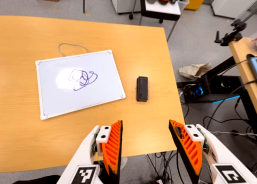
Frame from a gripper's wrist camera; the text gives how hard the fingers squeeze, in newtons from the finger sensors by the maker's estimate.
{"total": 0.0}